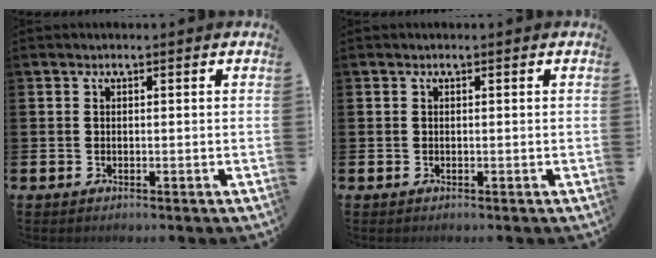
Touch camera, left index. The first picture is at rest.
{"total": 0.0}